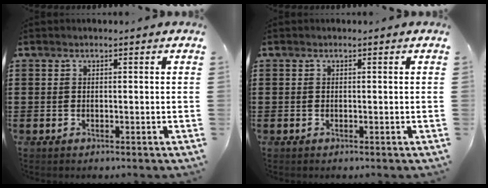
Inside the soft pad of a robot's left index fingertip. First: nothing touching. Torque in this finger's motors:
{"motor_torque": [0.00, 0.00, 0.00, 0.00]}